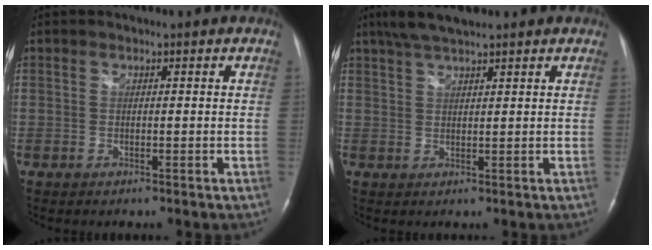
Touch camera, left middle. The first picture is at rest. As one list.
[{"total": 5.3, "force": [4.2, 0.6, 3.2], "torque": [-0.065, 0.018, 0.079]}]